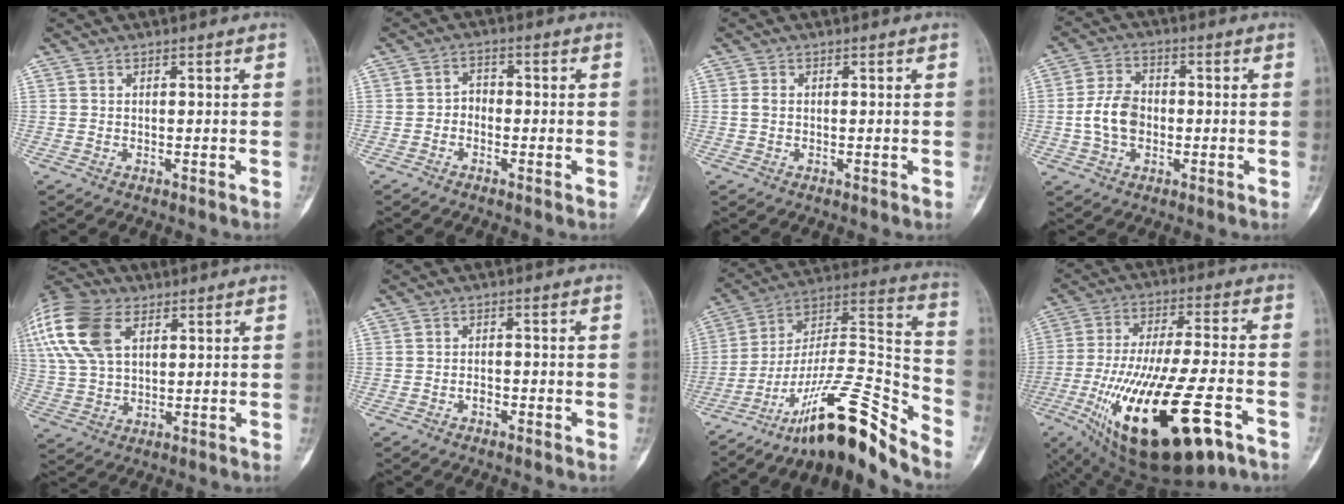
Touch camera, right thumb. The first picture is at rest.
{"total": 2.6, "force": [-1.0, 2.0, 1.3], "torque": [-0.006, 0.017, -0.027]}
{"total": 0.9, "force": [0.0, 0.7, 0.6], "torque": [-0.011, 0.002, -0.001]}
{"total": 7.9, "force": [-1.0, 5.6, 5.4], "torque": [-0.091, 0.017, -0.024]}
{"total": 19.0, "force": [7.7, 11.4, 13.0], "torque": [-0.305, 0.017, 0.144]}
{"total": 1.5, "force": [-0.8, 0.9, 0.8], "torque": [-0.011, 0.006, -0.016]}
{"total": 21.5, "force": [-16.3, 3.7, 13.5], "torque": [-0.211, 0.127, -0.279]}
{"total": 27.6, "force": [-11.3, 9.3, 23.4], "torque": [-0.439, 0.010, -0.172]}